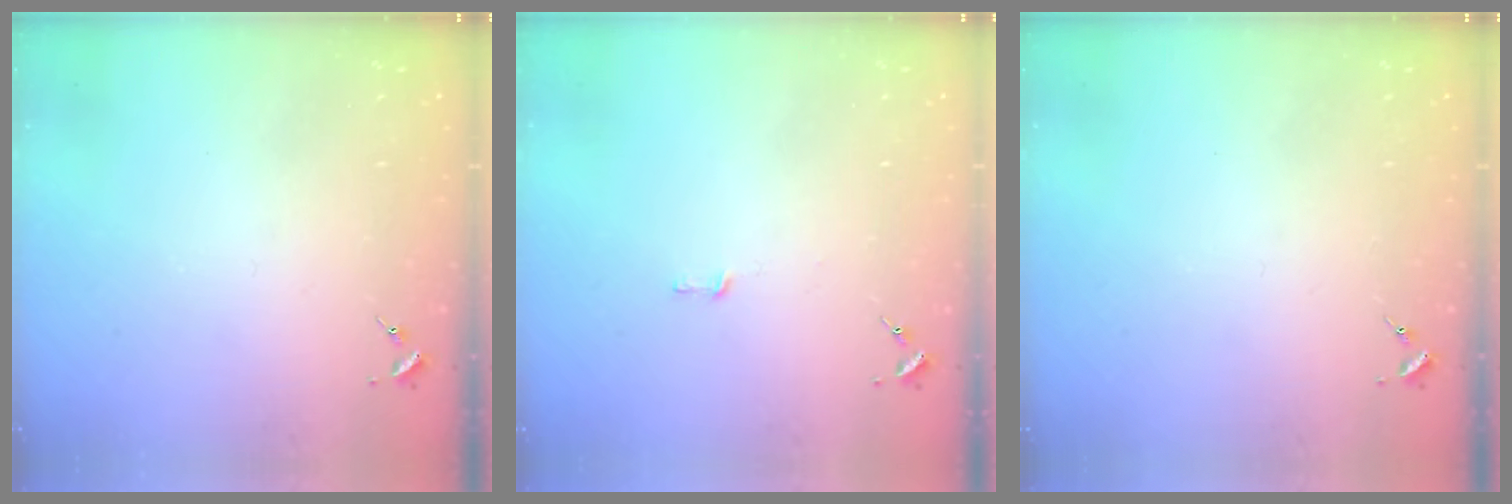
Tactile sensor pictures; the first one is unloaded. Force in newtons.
{"total": 2.6, "press": 2.6, "slide": 0.2}
{"total": 0.0}